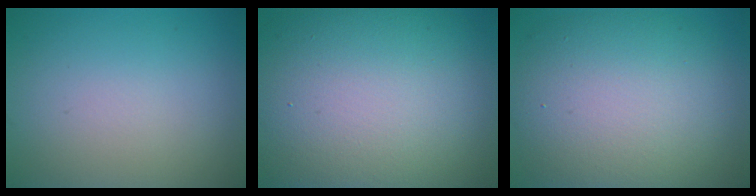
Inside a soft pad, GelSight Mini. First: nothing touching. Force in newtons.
{"total": 17.2, "press": 17.1, "slide": 1.6}
{"total": 11.6, "press": 11.5, "slide": 0.6}